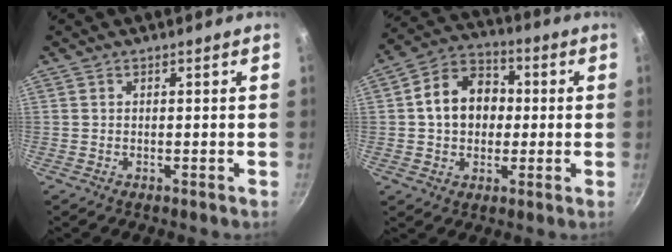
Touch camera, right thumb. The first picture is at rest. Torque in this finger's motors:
{"motor_torque": [-0.52, 0.95, 0.34, -0.03, 0.07]}